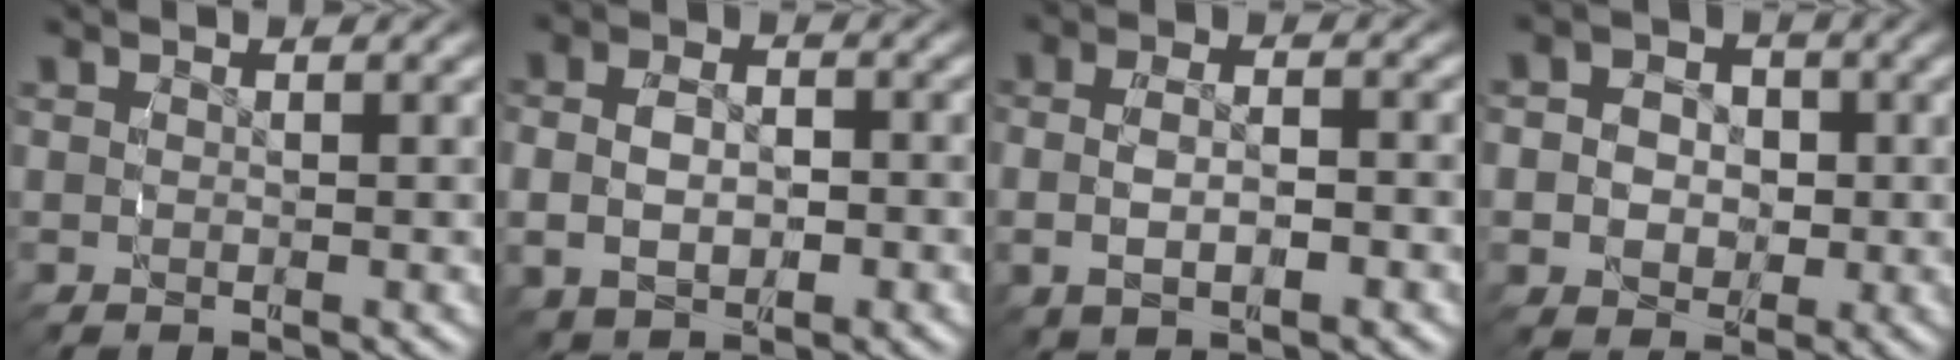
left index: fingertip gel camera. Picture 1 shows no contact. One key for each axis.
{"total": 4.8, "fx": -0.6, "fy": 3.8, "fz": 2.9, "tx": -0.065, "ty": -0.007, "tz": -0.008}
{"total": 3.6, "fx": -0.9, "fy": 2.2, "fz": 2.7, "tx": -0.053, "ty": 0.000, "tz": -0.015}
{"total": 6.1, "fx": -0.7, "fy": 5.4, "fz": 2.7, "tx": -0.051, "ty": -0.014, "tz": -0.016}